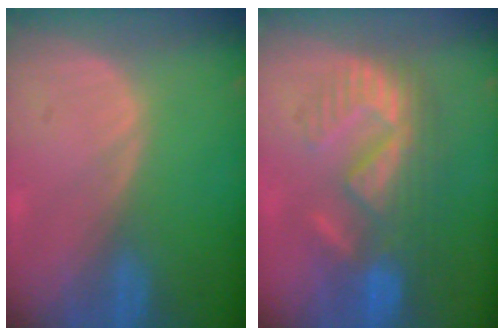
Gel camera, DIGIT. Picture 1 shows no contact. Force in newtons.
{"total": 9.0, "press": 8.8, "slide": 1.9}